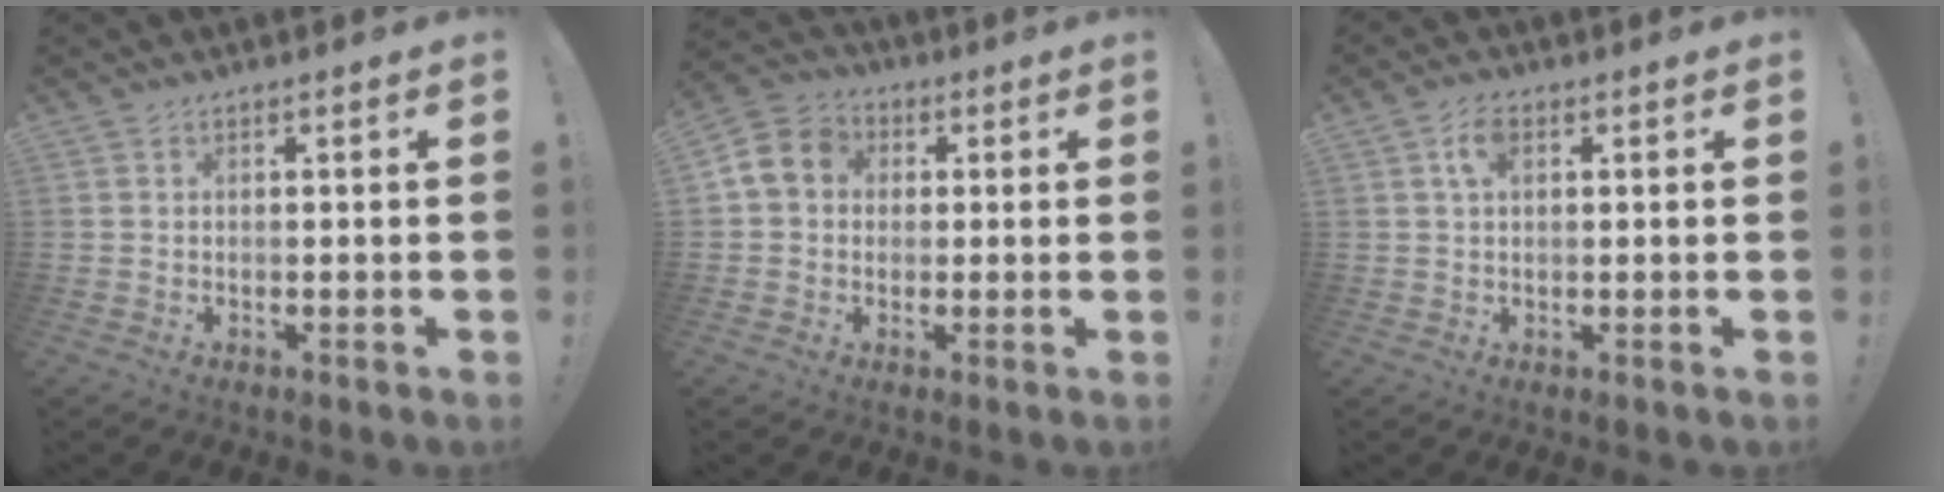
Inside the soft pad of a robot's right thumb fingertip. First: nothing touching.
{"total": 9.2, "force": [1.6, 7.4, 5.1], "torque": [-0.100, 0.011, 0.035]}
{"total": 3.6, "force": [1.3, 1.9, 2.8], "torque": [-0.047, 0.004, 0.019]}